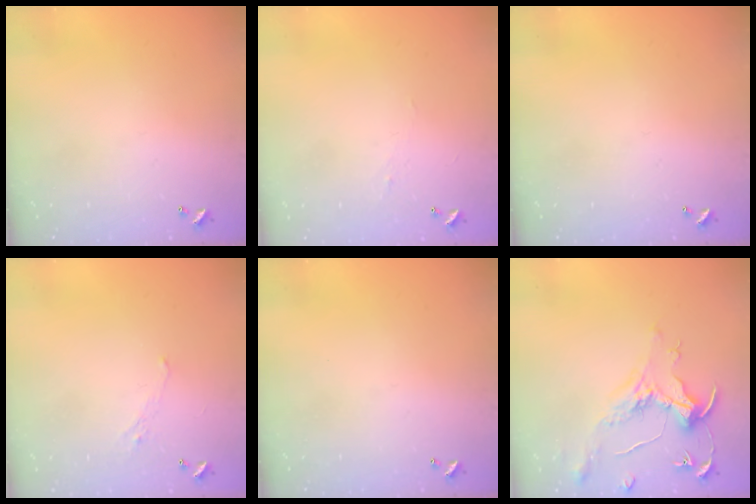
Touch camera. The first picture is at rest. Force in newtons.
{"total": 1.0, "press": 0.9, "slide": 0.4}
{"total": 0.0}
{"total": 3.1, "press": 3.0, "slide": 0.7}
{"total": 0.0}
{"total": 1.6, "press": 1.4, "slide": 0.7}